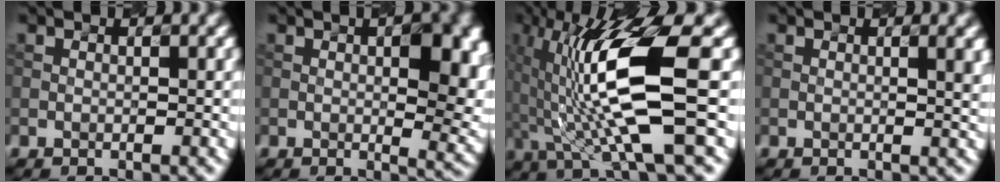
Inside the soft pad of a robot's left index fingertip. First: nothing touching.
{"total": 8.6, "force": [1.5, 3.3, 7.9], "torque": [-0.069, 0.009, 0.027]}
{"total": 10.0, "force": [-0.3, 1.8, 9.8], "torque": [-0.187, -0.001, 0.015]}
{"total": 2.5, "force": [0.7, 0.9, 2.2], "torque": [-0.016, 0.006, 0.007]}